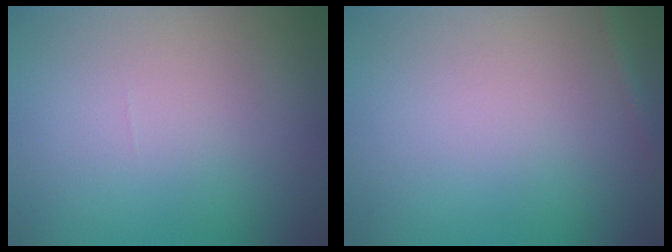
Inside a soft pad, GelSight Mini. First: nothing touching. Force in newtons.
{"total": 0.7, "press": 0.7, "slide": 0.0}